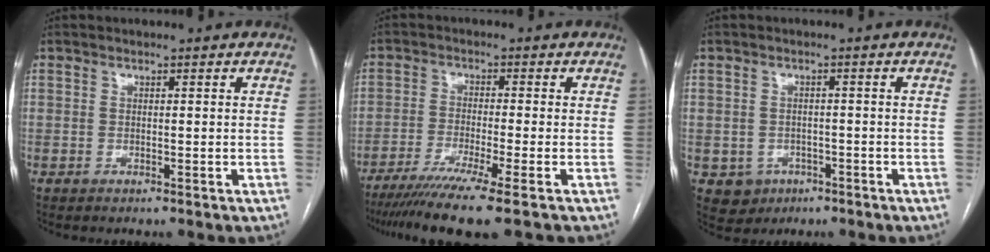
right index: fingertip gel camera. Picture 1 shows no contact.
{"total": 10.6, "force": [-7.9, -1.6, 6.9], "torque": [-0.103, -0.029, -0.124]}
{"total": 3.5, "force": [-1.6, 3.2, 0.3], "torque": [0.002, 0.010, -0.016]}